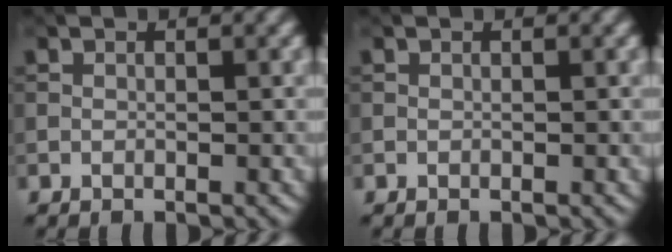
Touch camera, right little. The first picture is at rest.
{"total": 0.0}